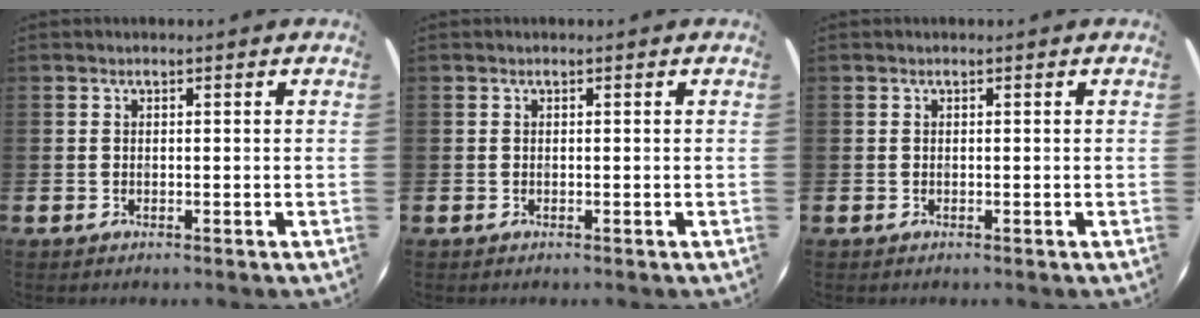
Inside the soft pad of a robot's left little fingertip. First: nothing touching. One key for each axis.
{"total": 0.0}
{"total": 0.0}